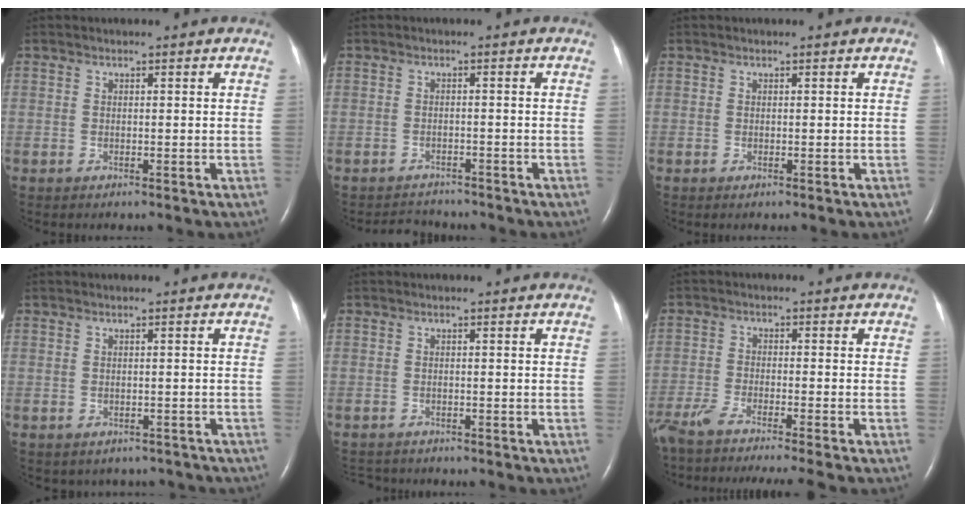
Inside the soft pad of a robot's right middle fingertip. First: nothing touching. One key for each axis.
{"total": 3.3, "fx": -3.2, "fy": 0.7, "fz": -0.4, "tx": -0.001, "ty": -0.005, "tz": -0.049}
{"total": 0.0}
{"total": 5.9, "fx": -4.8, "fy": 3.1, "fz": 1.2, "tx": -0.012, "ty": 0.012, "tz": -0.046}
{"total": 2.3, "fx": -2.2, "fy": 0.7, "fz": -0.1, "tx": -0.001, "ty": -0.009, "tz": -0.035}
{"total": 12.2, "fx": -10.6, "fy": -1.0, "fz": 5.8, "tx": -0.076, "ty": -0.031, "tz": -0.168}